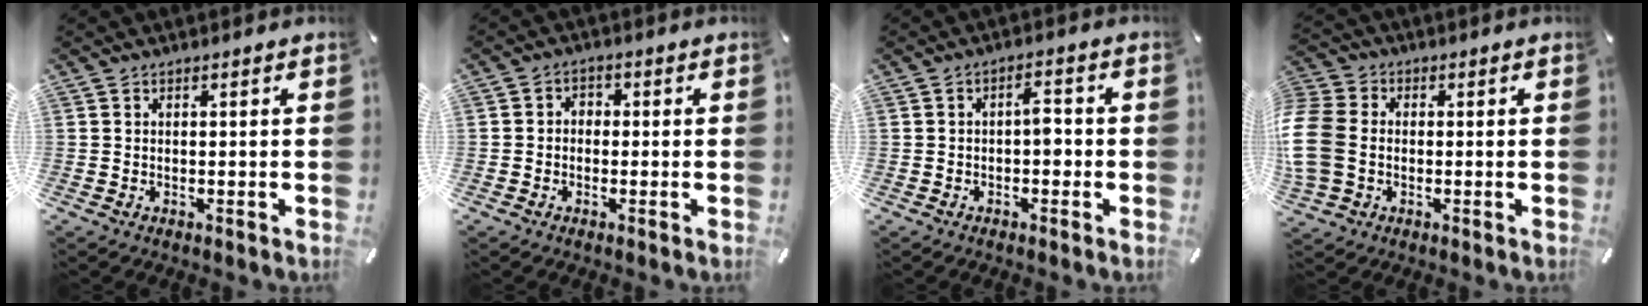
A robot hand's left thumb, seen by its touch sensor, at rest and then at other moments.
{"total": 2.5, "force": [-1.3, 1.9, 0.8], "torque": [-0.015, 0.012, -0.027]}
{"total": 3.7, "force": [-0.8, 2.1, 3.0], "torque": [-0.049, 0.009, -0.018]}
{"total": 10.5, "force": [-1.0, 8.6, 5.9], "torque": [-0.147, 0.017, -0.014]}